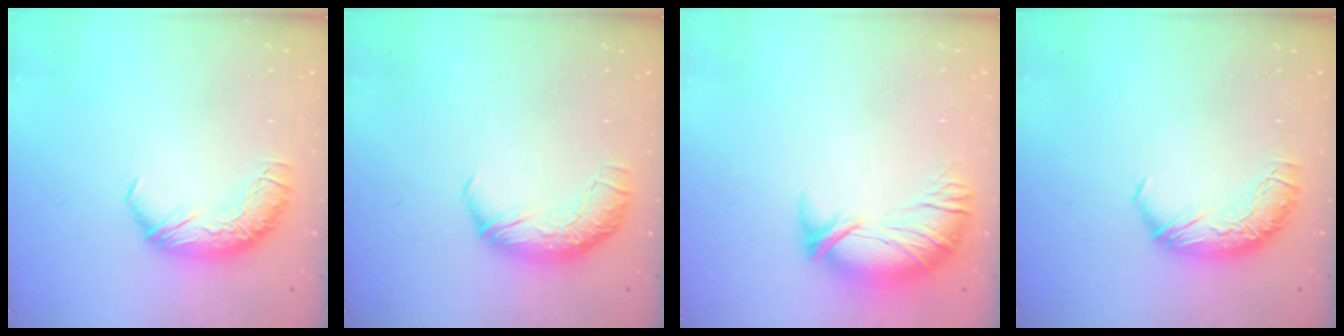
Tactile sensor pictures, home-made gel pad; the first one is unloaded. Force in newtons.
{"total": 2.4, "press": 1.2, "slide": 2.1}
{"total": 3.5, "press": 2.5, "slide": 2.4}
{"total": 0.0}